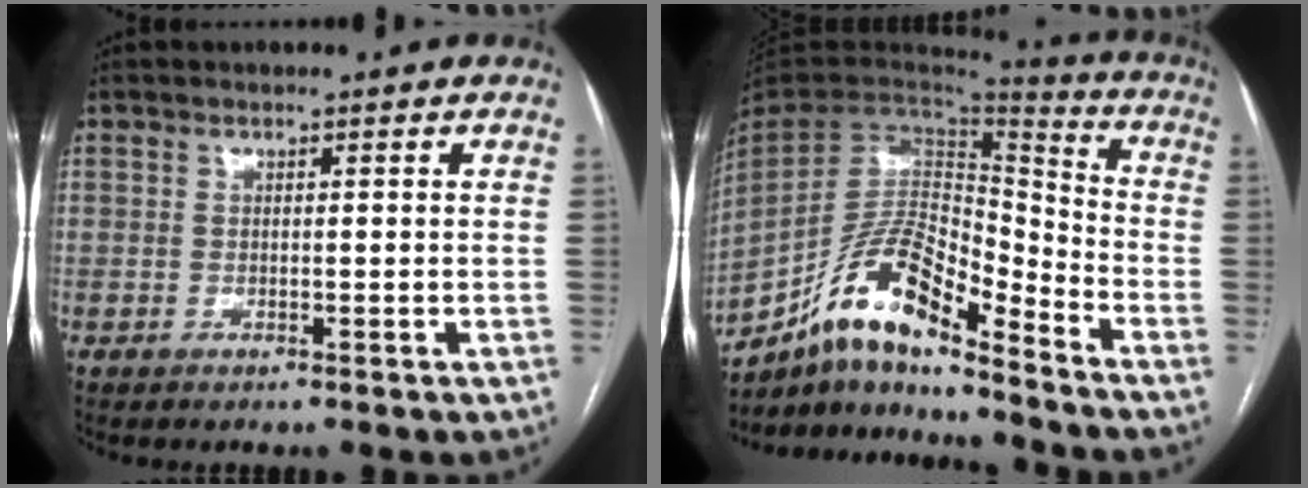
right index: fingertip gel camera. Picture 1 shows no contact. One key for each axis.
{"total": 15.5, "fx": -11.3, "fy": 3.8, "fz": 10.0, "tx": -0.190, "ty": 0.025, "tz": -0.204}